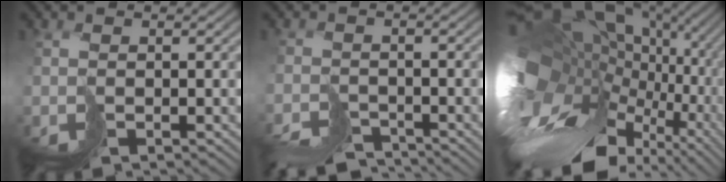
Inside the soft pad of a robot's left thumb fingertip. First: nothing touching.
{"total": 4.7, "force": [-4.6, 0.9, 0.6], "torque": [-0.005, -0.008, -0.086]}
{"total": 18.5, "force": [0.8, 13.0, 13.2], "torque": [-0.276, -0.017, 0.049]}